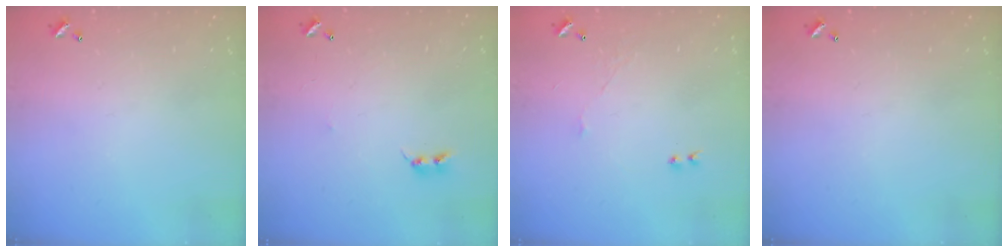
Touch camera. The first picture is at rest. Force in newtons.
{"total": 2.2, "press": 2.2, "slide": 0.4}
{"total": 2.4, "press": 2.3, "slide": 0.6}
{"total": 0.0}